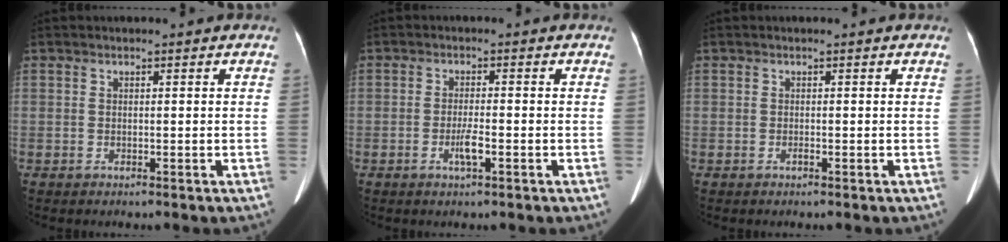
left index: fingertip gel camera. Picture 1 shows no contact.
{"total": 2.6, "force": [-1.1, 0.2, 2.3], "torque": [-0.049, -0.003, -0.021]}
{"total": 0.0}